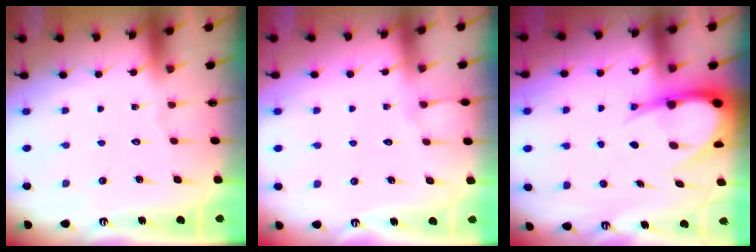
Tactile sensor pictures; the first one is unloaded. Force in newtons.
{"total": 3.4, "press": 3.3, "slide": 0.5}
{"total": 11.4, "press": 11.3, "slide": 1.4}